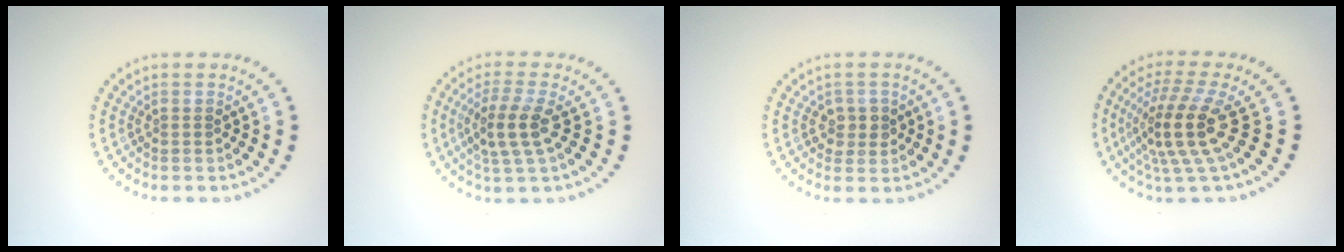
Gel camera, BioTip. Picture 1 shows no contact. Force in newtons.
{"total": 3.3, "press": 2.9, "slide": 1.5}
{"total": 1.8, "press": 1.8, "slide": 0.4}
{"total": 5.1, "press": 3.7, "slide": 3.4}